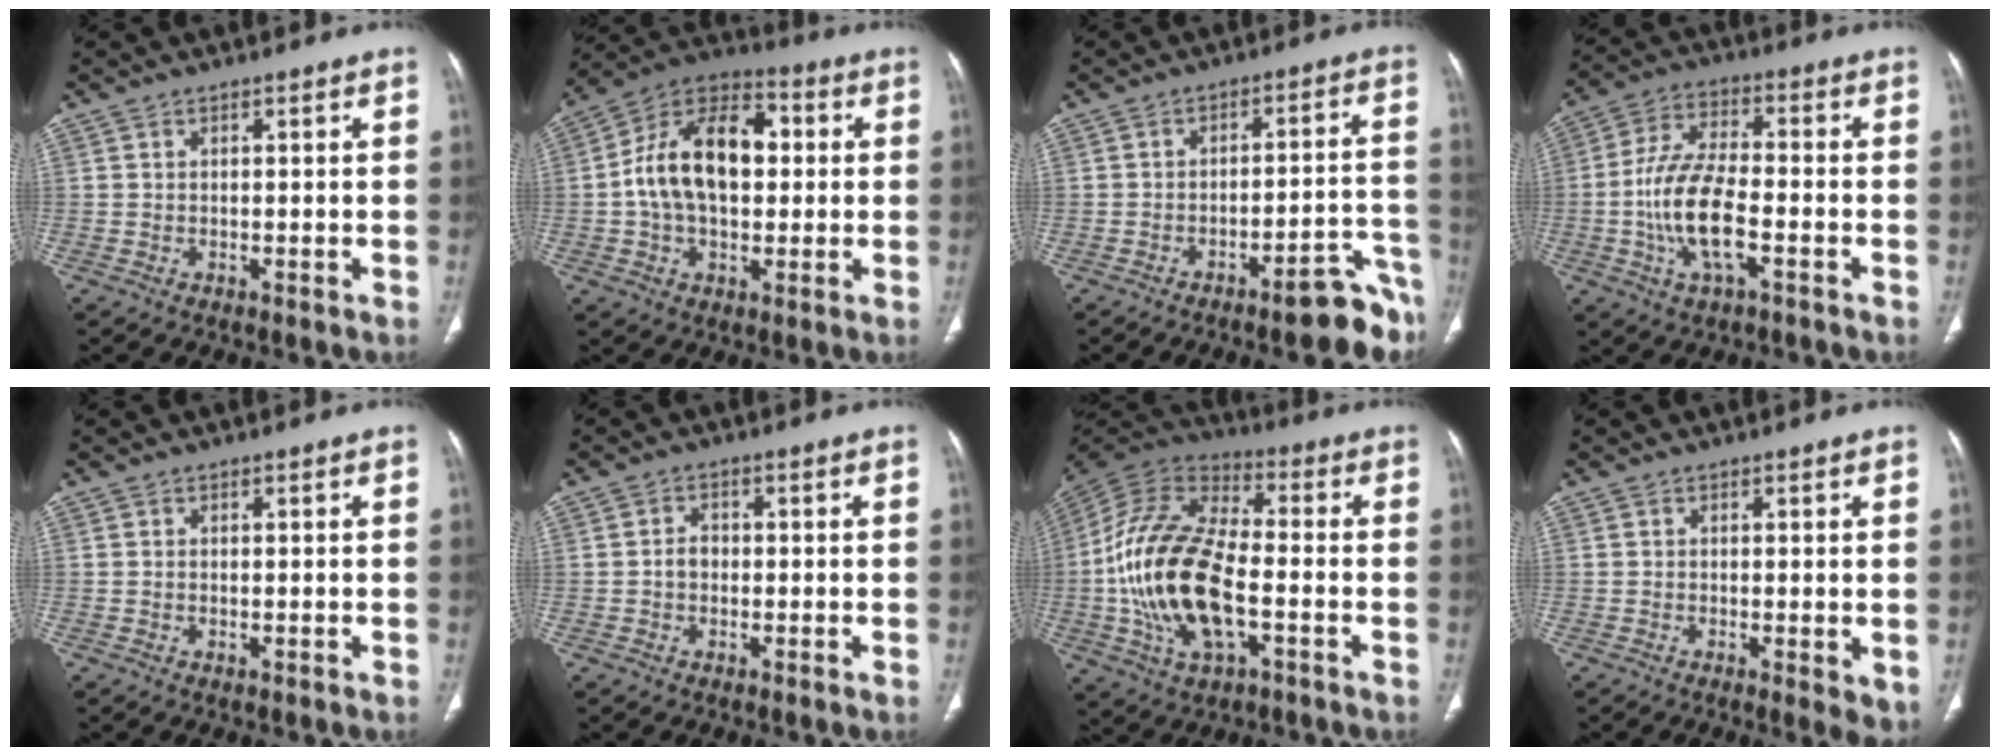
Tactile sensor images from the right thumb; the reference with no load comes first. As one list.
[{"total": 17.6, "force": [1.2, 11.1, 13.6], "torque": [-0.211, 0.033, 0.013]}, {"total": 10.2, "force": [-7.1, 1.9, 7.0], "torque": [-0.065, 0.065, -0.092]}, {"total": 12.8, "force": [-3.3, 5.4, 11.1], "torque": [-0.221, 0.023, -0.066]}, {"total": 0.0}, {"total": 2.5, "force": [-0.3, 2.0, 1.4], "torque": [-0.016, 0.009, -0.010]}, {"total": 22.0, "force": [-4.0, 11.1, 18.6], "torque": [-0.376, 0.023, -0.074]}, {"total": 4.0, "force": [-0.6, 1.2, 3.8], "torque": [-0.054, -0.013, -0.010]}]